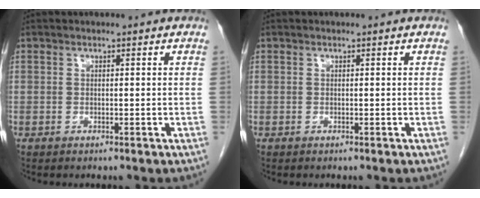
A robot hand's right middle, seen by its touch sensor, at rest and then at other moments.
{"total": 0.0}